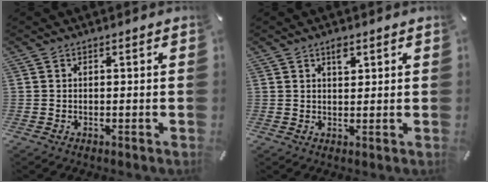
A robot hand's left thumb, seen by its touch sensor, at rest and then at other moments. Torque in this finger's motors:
{"motor_torque": [-0.25, -0.04, -0.05, -0.02, -0.09]}